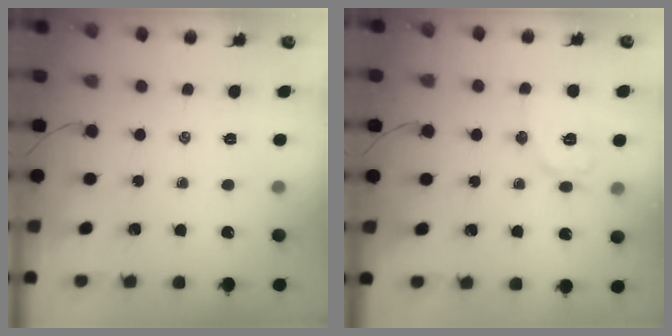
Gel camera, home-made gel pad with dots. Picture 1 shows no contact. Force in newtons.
{"total": 9.4, "press": 9.4, "slide": 0.2}